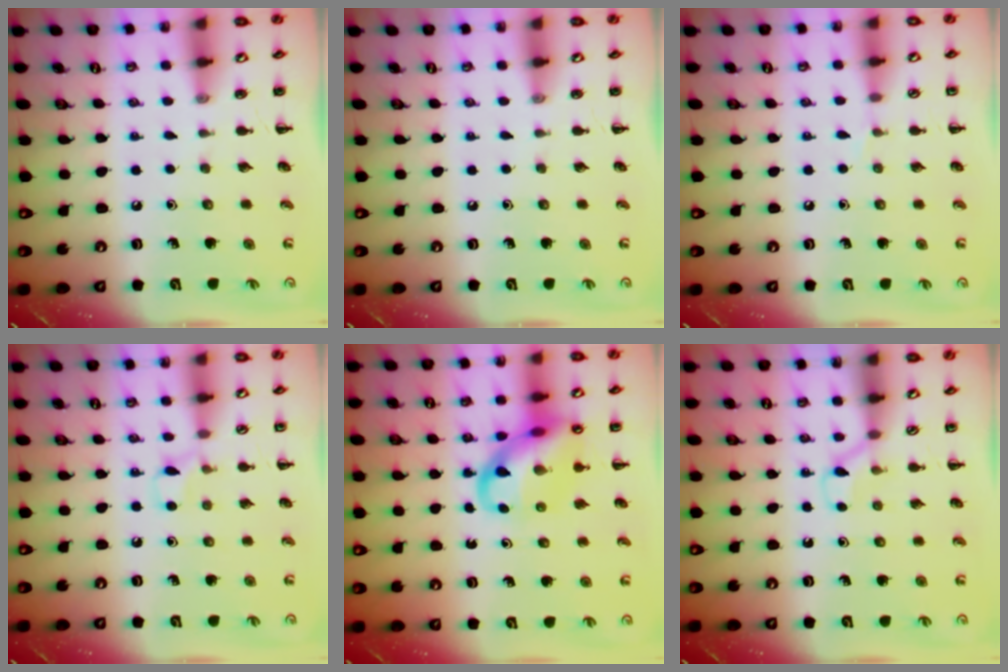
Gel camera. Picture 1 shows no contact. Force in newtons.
{"total": 0.0}
{"total": 3.1, "press": 2.9, "slide": 1.1}
{"total": 5.7, "press": 5.3, "slide": 2.0}
{"total": 14.2, "press": 14.0, "slide": 2.5}
{"total": 3.9, "press": 3.6, "slide": 1.4}